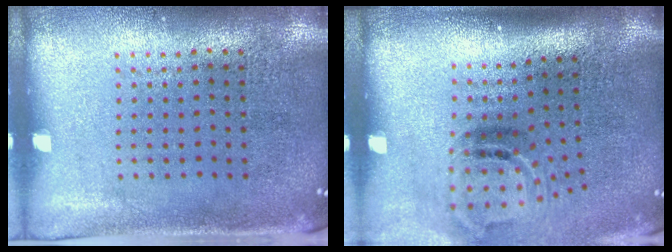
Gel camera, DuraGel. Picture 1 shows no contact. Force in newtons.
{"total": 1.9, "press": 1.2, "slide": 1.5}